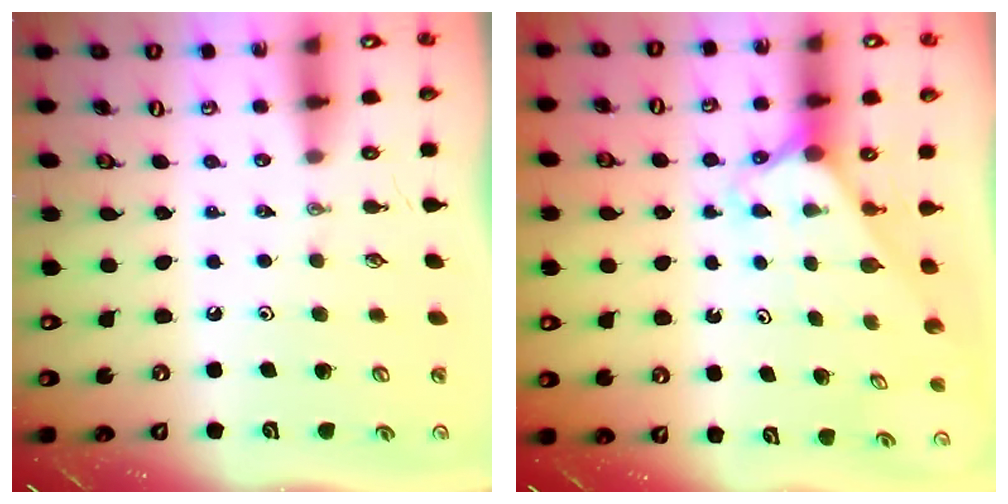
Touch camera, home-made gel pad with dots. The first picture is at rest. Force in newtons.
{"total": 2.4, "press": 2.4, "slide": 0.3}